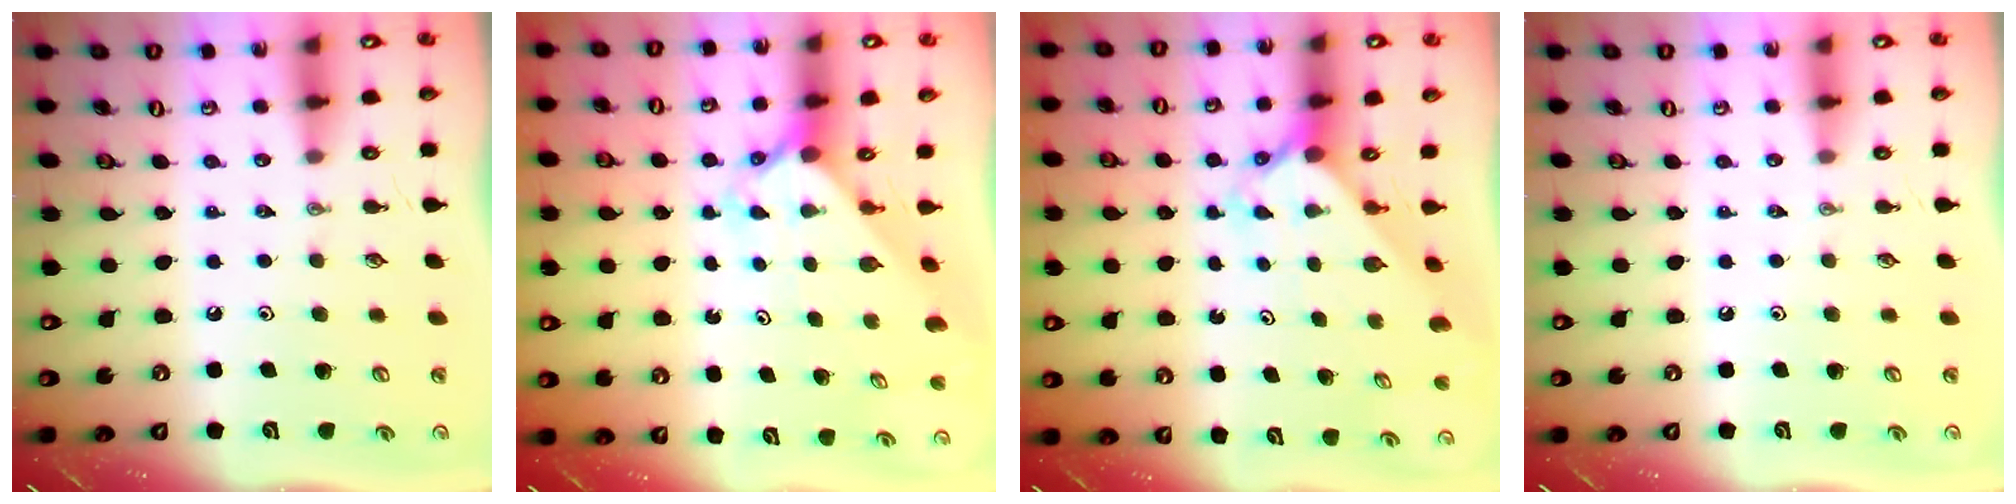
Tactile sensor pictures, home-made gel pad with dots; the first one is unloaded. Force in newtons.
{"total": 2.4, "press": 2.4, "slide": 0.2}
{"total": 2.4, "press": 2.4, "slide": 0.2}
{"total": 0.0}